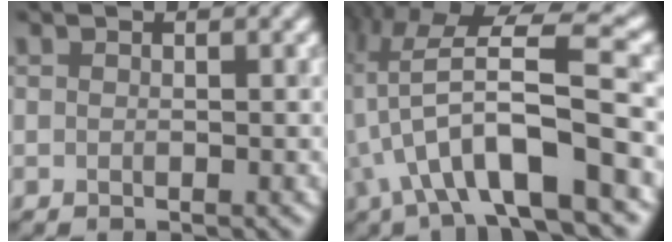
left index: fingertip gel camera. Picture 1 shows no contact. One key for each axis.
{"total": 10.8, "fx": -3.2, "fy": 3.4, "fz": 9.7, "tx": -0.169, "ty": 0.014, "tz": -0.053}